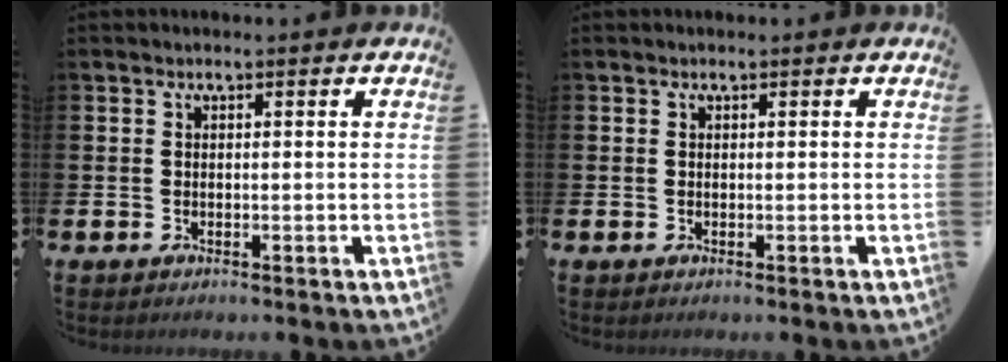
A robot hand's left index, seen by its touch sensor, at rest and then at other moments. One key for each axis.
{"total": 0.0}